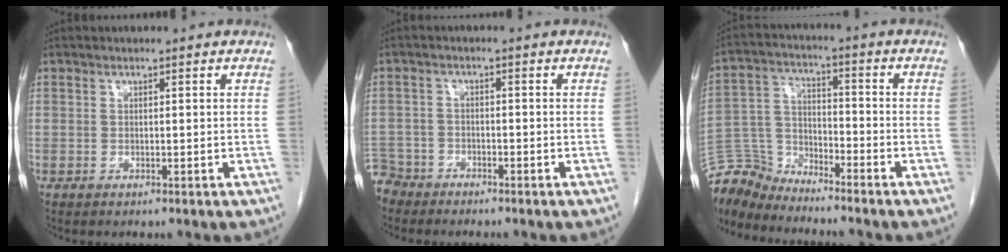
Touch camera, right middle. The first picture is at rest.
{"total": 4.6, "force": [-4.2, 1.7, -0.8], "torque": [0.016, -0.005, -0.087]}
{"total": 8.3, "force": [-8.2, 1.0, -0.1], "torque": [-0.009, 0.011, -0.164]}